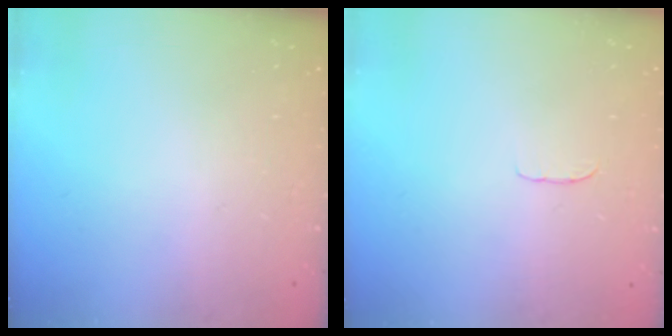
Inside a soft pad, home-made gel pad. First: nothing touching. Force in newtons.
{"total": 3.3, "press": 3.3, "slide": 0.2}